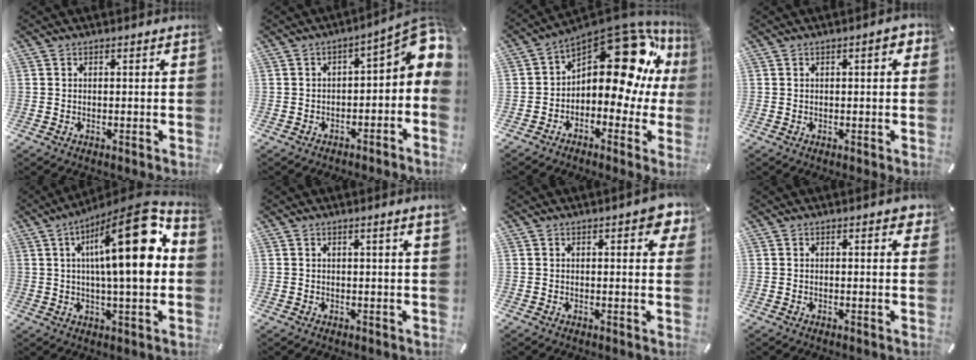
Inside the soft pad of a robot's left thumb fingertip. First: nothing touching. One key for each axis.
{"total": 8.5, "fx": 1.3, "fy": 3.9, "fz": 7.4, "tx": -0.082, "ty": -0.020, "tz": 0.018}
{"total": 18.7, "fx": 7.5, "fy": 10.1, "fz": 13.9, "tx": -0.177, "ty": -0.061, "tz": 0.124}
{"total": 3.3, "fx": 0.9, "fy": 1.0, "fz": 3.0, "tx": -0.044, "ty": 0.001, "tz": 0.010}
{"total": 22.9, "fx": 5.5, "fy": 6.6, "fz": 21.2, "tx": -0.323, "ty": -0.034, "tz": 0.071}
{"total": 2.2, "fx": 1.1, "fy": 0.0, "fz": 1.9, "tx": -0.035, "ty": -0.001, "tz": 0.018}
{"total": 4.9, "fx": 2.5, "fy": 1.8, "fz": 3.8, "tx": -0.047, "ty": -0.010, "tz": 0.038}
{"total": 1.9, "fx": 1.2, "fy": 0.7, "fz": 1.3, "tx": -0.014, "ty": -0.003, "tz": 0.018}